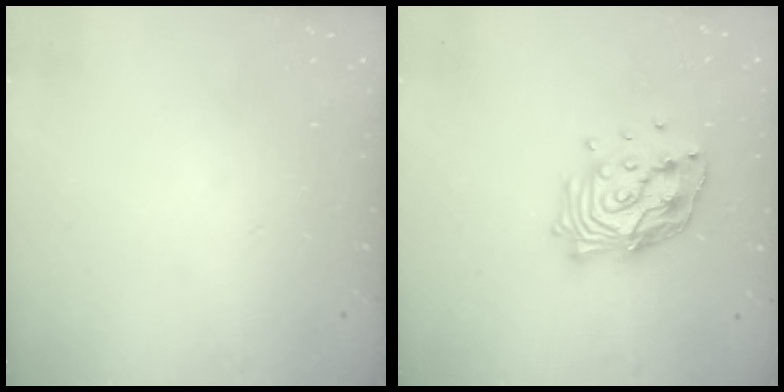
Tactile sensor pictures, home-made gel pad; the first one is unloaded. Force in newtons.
{"total": 14.9, "press": 14.8, "slide": 1.1}